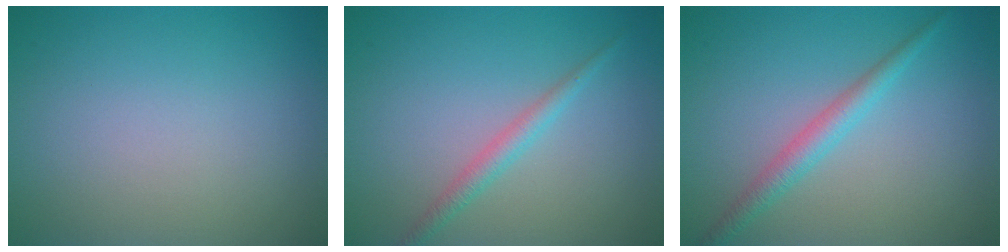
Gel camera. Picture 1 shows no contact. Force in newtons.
{"total": 1.8, "press": 1.8, "slide": 0.0}
{"total": 2.4, "press": 2.3, "slide": 0.2}